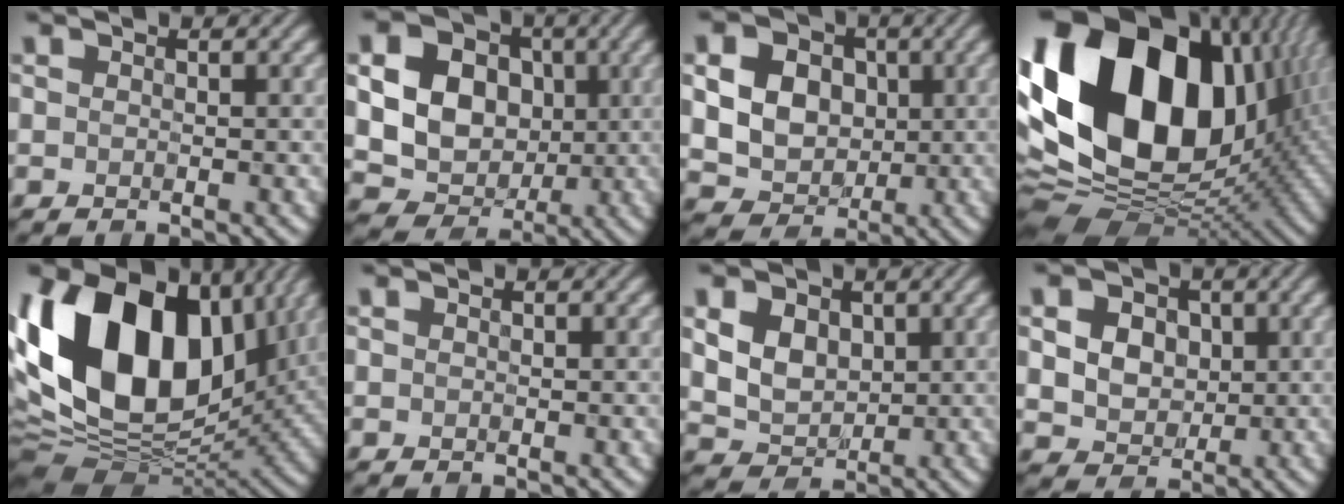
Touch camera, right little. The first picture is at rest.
{"total": 12.6, "force": [2.1, 10.5, 6.6], "torque": [-0.140, 0.026, 0.031]}
{"total": 11.7, "force": [3.0, 9.7, 5.9], "torque": [-0.130, 0.024, 0.051]}
{"total": 21.3, "force": [3.6, 14.9, 14.8], "torque": [-0.314, 0.014, 0.063]}
{"total": 18.7, "force": [4.1, 12.4, 13.5], "torque": [-0.262, 0.022, 0.058]}
{"total": 0.0}
{"total": 4.2, "force": [0.7, 3.3, 2.4], "torque": [-0.061, -0.008, 0.007]}
{"total": 8.9, "force": [2.7, 7.0, 4.7], "torque": [-0.089, 0.028, 0.029]}